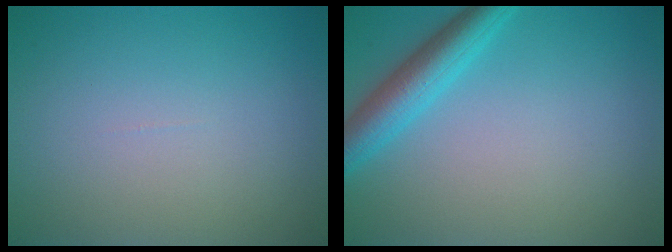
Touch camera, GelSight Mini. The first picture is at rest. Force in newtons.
{"total": 4.2, "press": 4.2, "slide": 0.1}